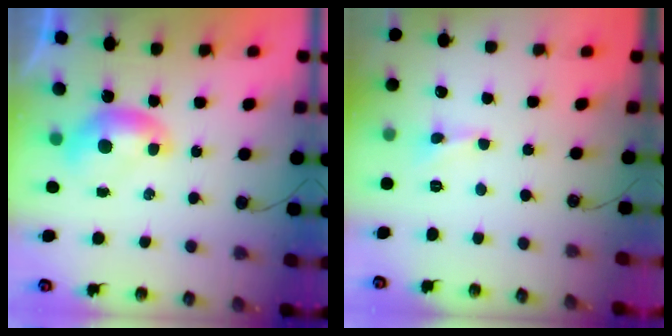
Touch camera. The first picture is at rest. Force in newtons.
{"total": 0.9, "press": 0.8, "slide": 0.4}